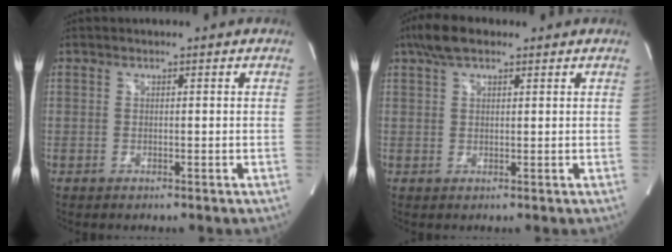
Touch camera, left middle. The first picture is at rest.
{"total": 5.2, "force": [3.6, 1.9, 3.2], "torque": [-0.073, 0.021, 0.066]}